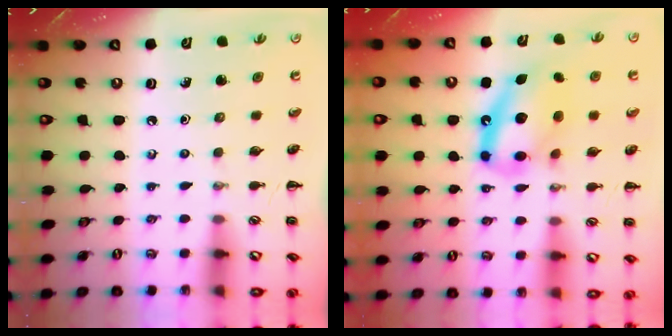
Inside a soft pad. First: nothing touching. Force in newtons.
{"total": 13.5, "press": 13.1, "slide": 3.4}